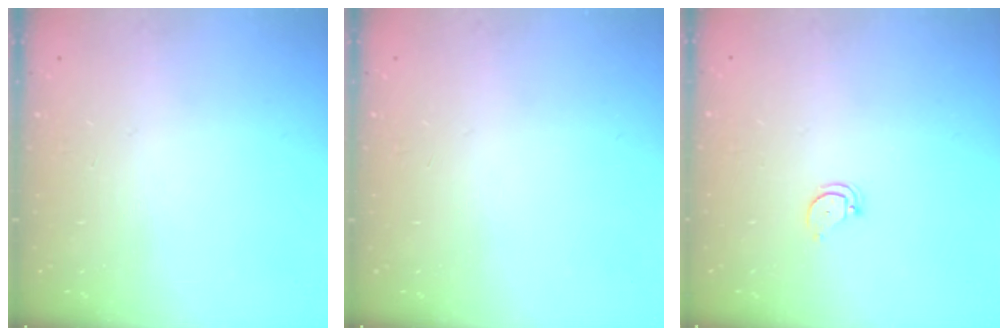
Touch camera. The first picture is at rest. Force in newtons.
{"total": 0.0}
{"total": 2.6, "press": 2.6, "slide": 0.1}